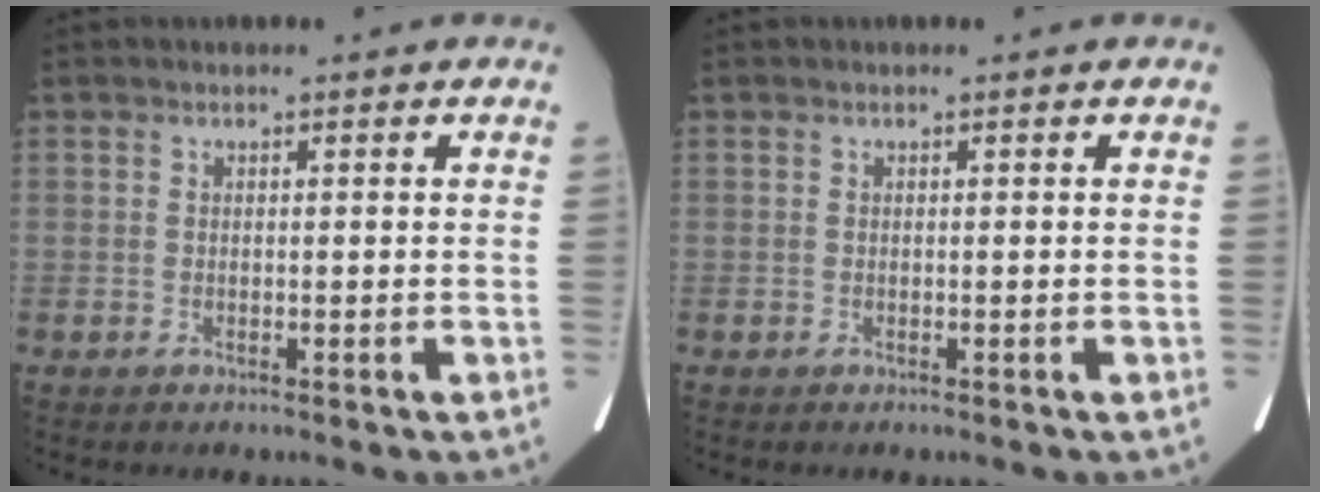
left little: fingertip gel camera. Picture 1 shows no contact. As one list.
[{"total": 0.0}]